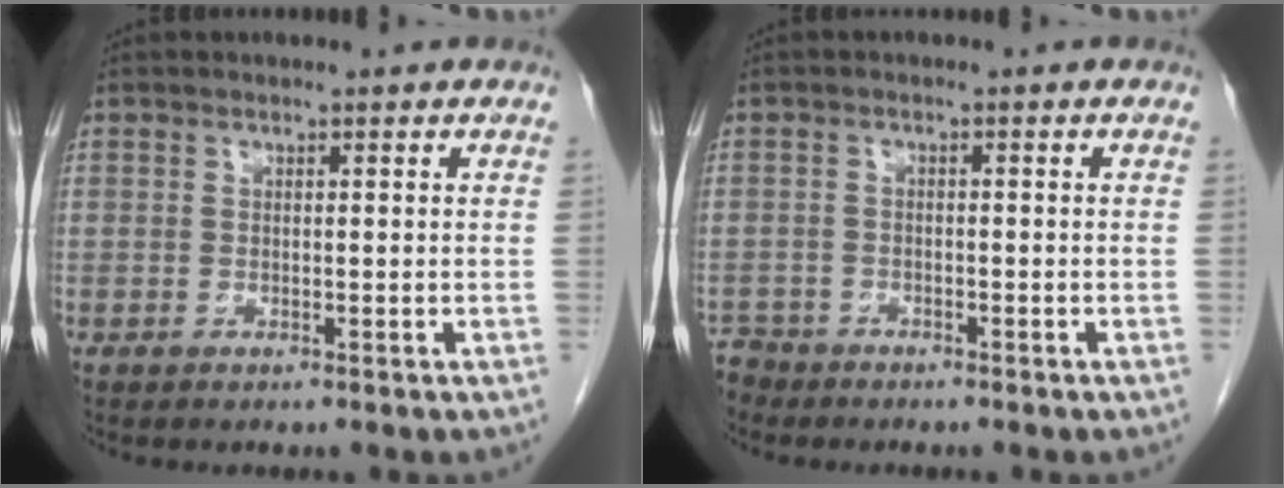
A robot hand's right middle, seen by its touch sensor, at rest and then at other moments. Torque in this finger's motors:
{"motor_torque": [0.04, -0.95, 0.14, 0.09]}